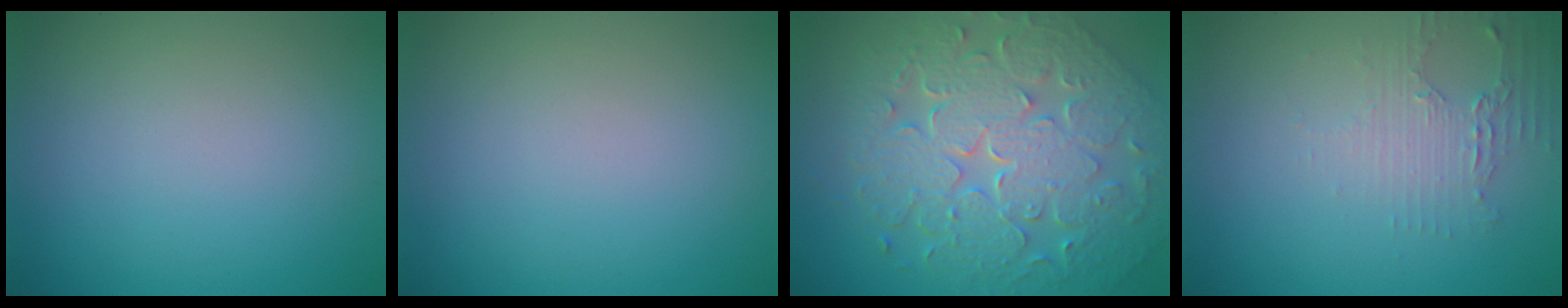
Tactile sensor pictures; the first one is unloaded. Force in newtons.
{"total": 0.0}
{"total": 9.2, "press": 6.6, "slide": 6.3}
{"total": 2.1, "press": 2.0, "slide": 0.4}